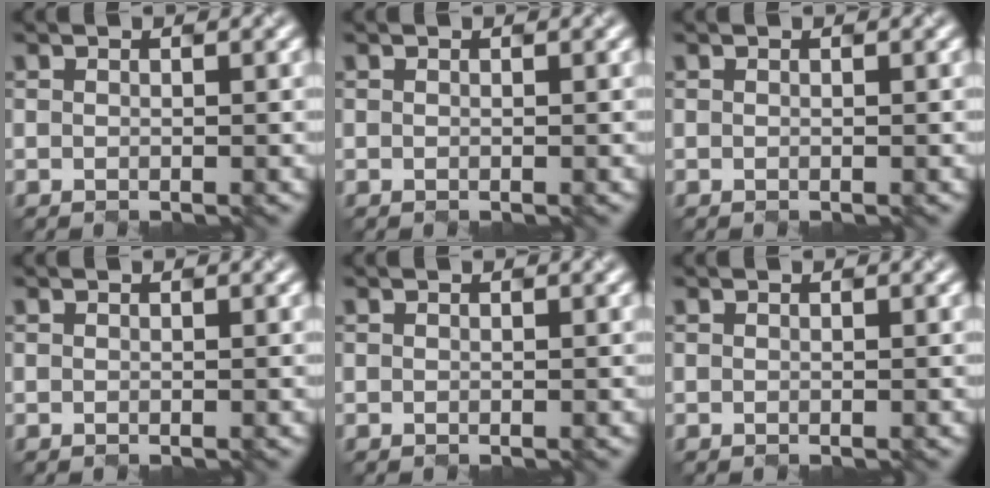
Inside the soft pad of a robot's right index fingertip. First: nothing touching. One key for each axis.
{"total": 0.0}
{"total": 0.0}
{"total": 0.0}
{"total": 0.0}
{"total": 0.0}